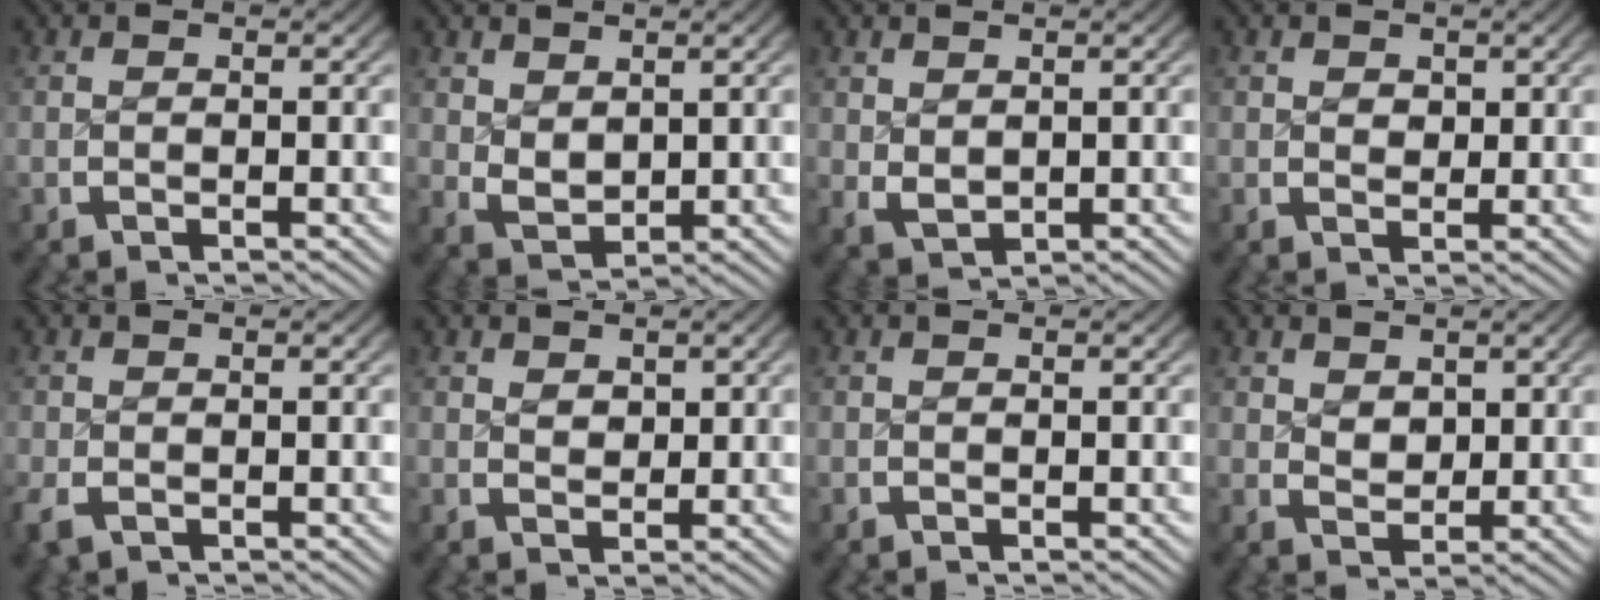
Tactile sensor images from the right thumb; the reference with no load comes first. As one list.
[{"total": 3.0, "force": [1.0, 2.1, 1.9], "torque": [-0.036, -0.016, 0.033]}, {"total": 2.2, "force": [0.5, 1.6, 1.4], "torque": [-0.025, -0.012, 0.024]}, {"total": 1.2, "force": [0.7, 0.9, 0.4], "torque": [-0.006, -0.014, 0.021]}, {"total": 1.6, "force": [-0.9, 1.1, 0.8], "torque": [-0.020, -0.010, -0.012]}, {"total": 1.2, "force": [1.0, 0.6, 0.5], "torque": [-0.002, -0.009, 0.026]}, {"total": 0.0}, {"total": 2.0, "force": [1.3, 1.3, 0.9], "torque": [-0.015, -0.016, 0.034]}]